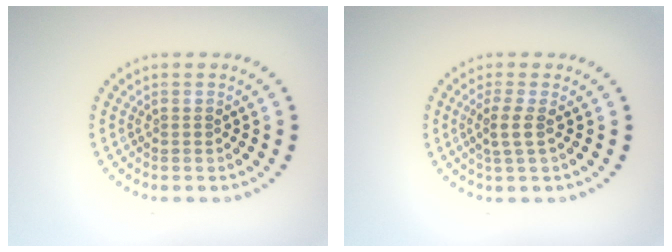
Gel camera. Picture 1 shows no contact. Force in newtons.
{"total": 1.8, "press": 1.5, "slide": 1.0}